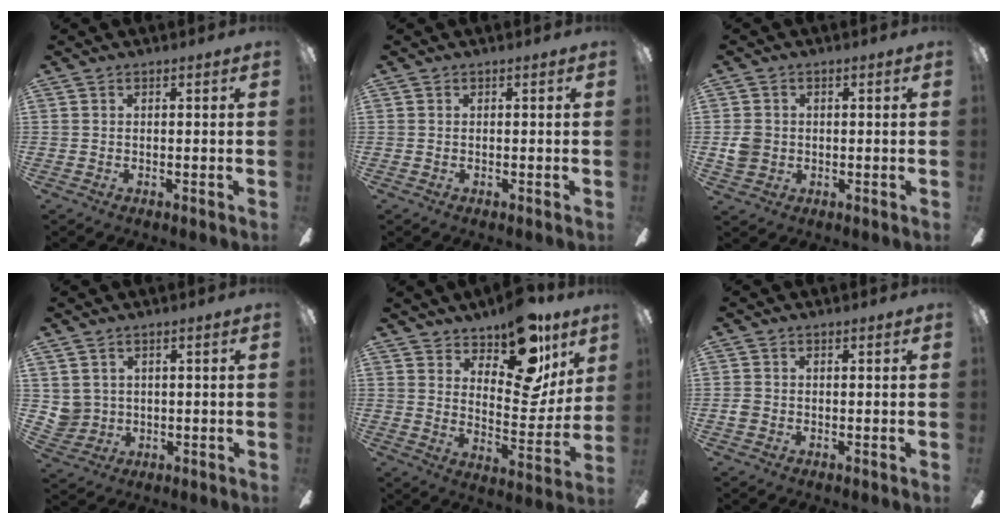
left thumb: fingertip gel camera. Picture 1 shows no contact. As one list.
[{"total": 0.0}, {"total": 2.9, "force": [-0.2, 2.7, 1.0], "torque": [-0.011, 0.003, -0.004]}, {"total": 4.0, "force": [1.9, 3.5, 0.1], "torque": [-0.019, -0.001, 0.039]}, {"total": 16.8, "force": [12.2, 7.2, 8.9], "torque": [-0.127, -0.088, 0.211]}, {"total": 1.5, "force": [-0.4, 1.3, 0.7], "torque": [-0.012, 0.004, -0.008]}]